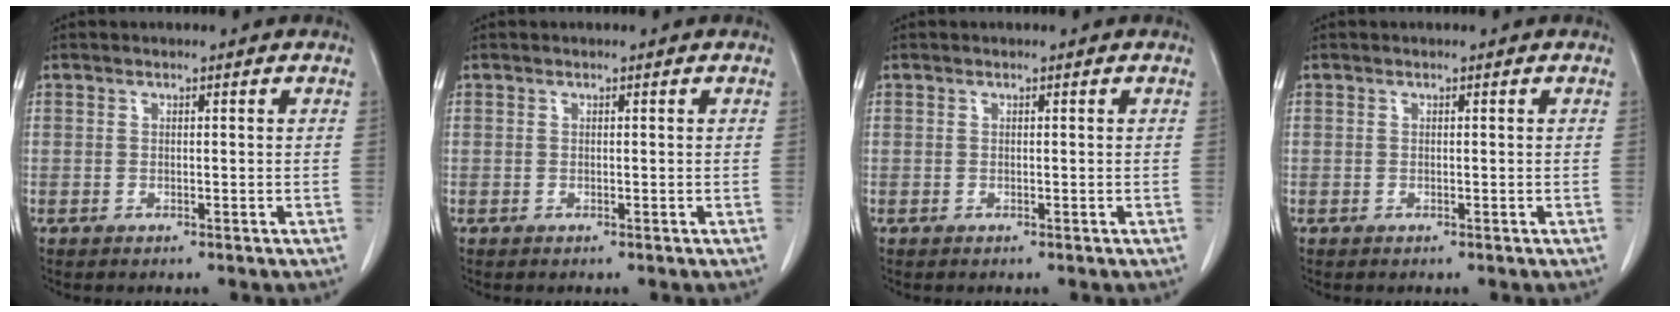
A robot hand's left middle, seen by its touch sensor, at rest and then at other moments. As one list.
[{"total": 0.0}, {"total": 0.0}, {"total": 0.0}]